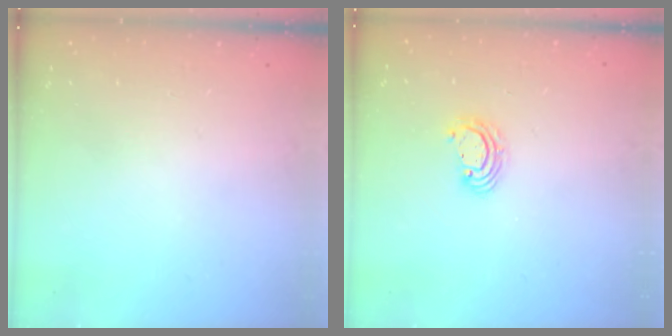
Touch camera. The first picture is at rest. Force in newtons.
{"total": 4.3, "press": 4.3, "slide": 0.2}